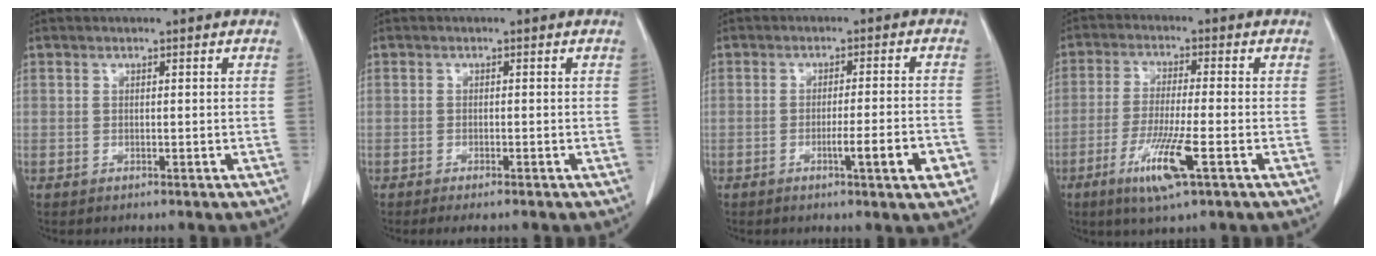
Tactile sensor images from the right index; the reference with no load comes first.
{"total": 2.5, "force": [-2.0, 0.5, 1.4], "torque": [-0.015, -0.006, -0.025]}
{"total": 6.4, "force": [-2.6, 0.1, 5.8], "torque": [-0.080, -0.006, -0.036]}
{"total": 8.7, "force": [-3.9, 0.1, 7.8], "torque": [-0.152, -0.023, -0.071]}